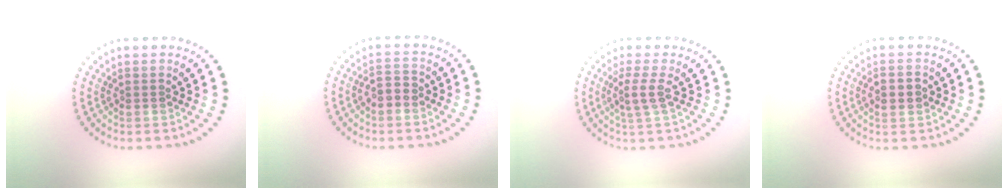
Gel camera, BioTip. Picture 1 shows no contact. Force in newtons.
{"total": 1.9, "press": 1.8, "slide": 0.5}
{"total": 2.1, "press": 1.5, "slide": 1.4}
{"total": 2.0, "press": 1.9, "slide": 0.2}